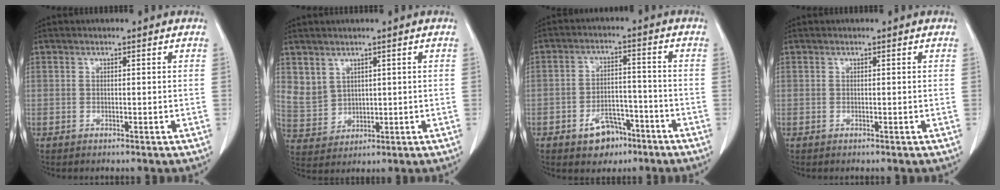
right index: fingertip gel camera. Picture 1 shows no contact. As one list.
[{"total": 6.0, "force": [3.2, 4.8, 1.4], "torque": [-0.035, 0.007, 0.085]}, {"total": 6.7, "force": [-4.1, 4.0, 3.5], "torque": [-0.059, 0.011, -0.061]}, {"total": 0.0}]